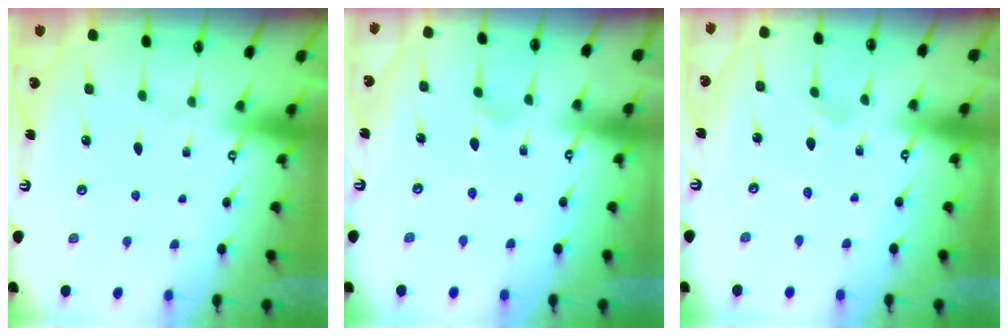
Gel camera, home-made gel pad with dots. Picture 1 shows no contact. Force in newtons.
{"total": 2.5, "press": 2.5, "slide": 0.4}
{"total": 0.0}